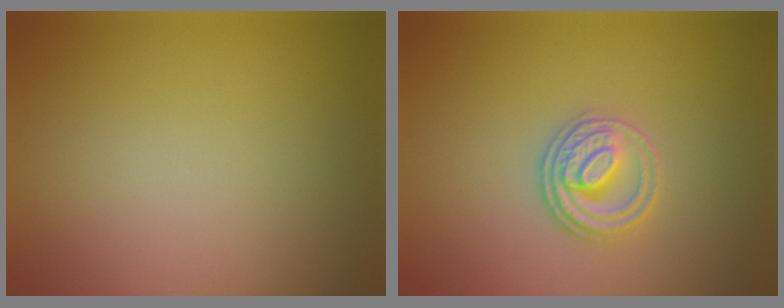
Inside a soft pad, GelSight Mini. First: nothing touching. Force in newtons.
{"total": 2.8, "press": 2.6, "slide": 1.0}